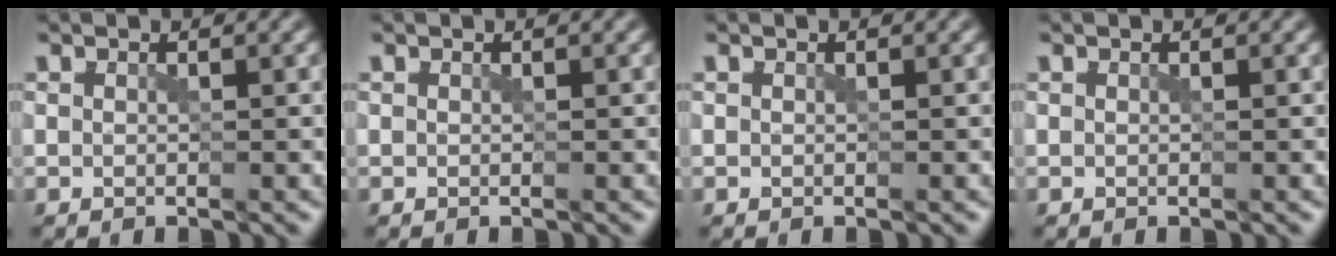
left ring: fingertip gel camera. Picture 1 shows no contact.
{"total": 0.0}
{"total": 0.0}
{"total": 0.0}